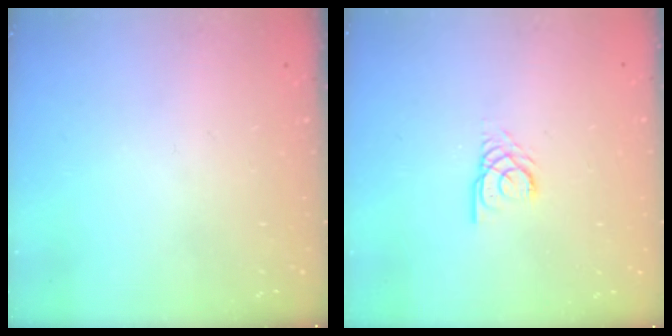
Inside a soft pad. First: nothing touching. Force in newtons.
{"total": 2.7, "press": 2.7, "slide": 0.2}